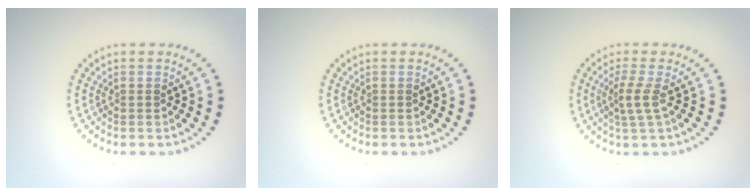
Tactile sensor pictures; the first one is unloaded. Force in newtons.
{"total": 0.0}
{"total": 2.2, "press": 1.6, "slide": 1.5}